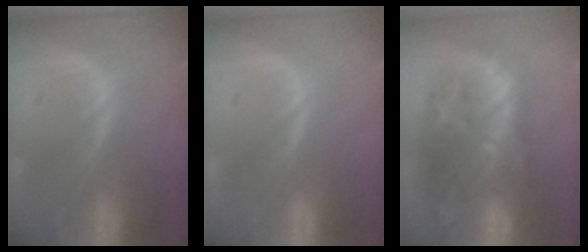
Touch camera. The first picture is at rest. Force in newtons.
{"total": 0.0}
{"total": 10.1, "press": 9.6, "slide": 3.0}